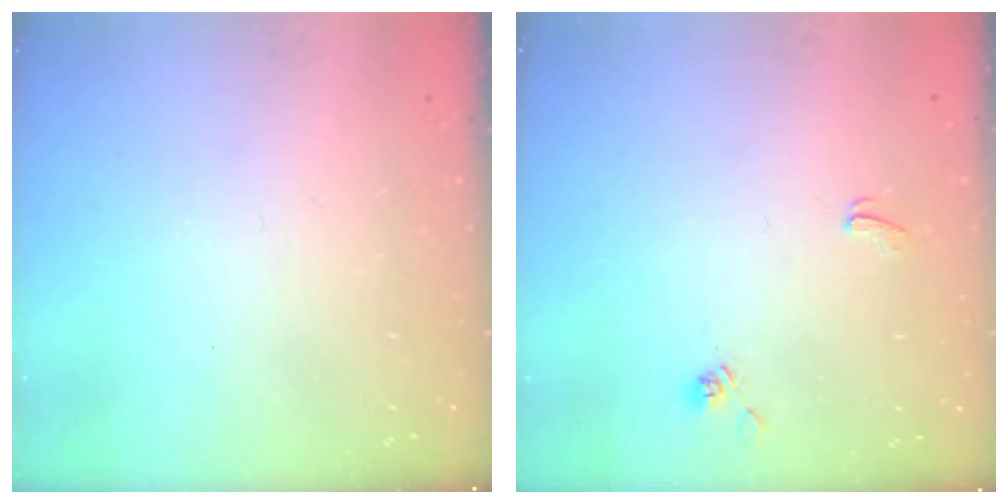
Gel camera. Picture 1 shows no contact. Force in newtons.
{"total": 1.4, "press": 1.4, "slide": 0.4}